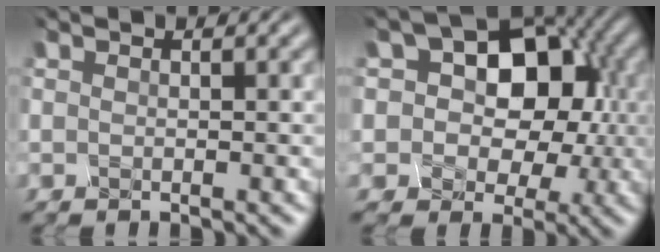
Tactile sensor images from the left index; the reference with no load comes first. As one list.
[{"total": 10.4, "force": [1.2, 7.5, 7.0], "torque": [-0.077, 0.019, -0.010]}]